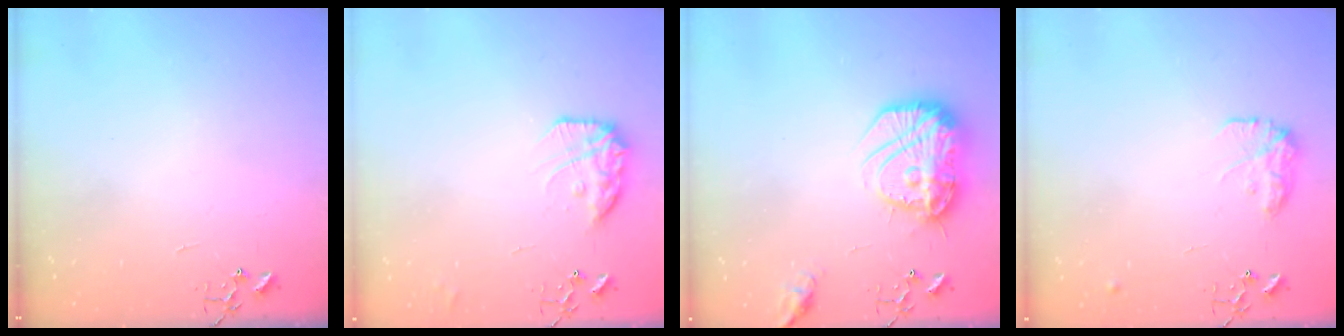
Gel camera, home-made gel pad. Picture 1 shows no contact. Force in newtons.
{"total": 14.0, "press": 14.0, "slide": 1.0}
{"total": 19.3, "press": 19.2, "slide": 1.6}
{"total": 10.8, "press": 10.8, "slide": 0.6}